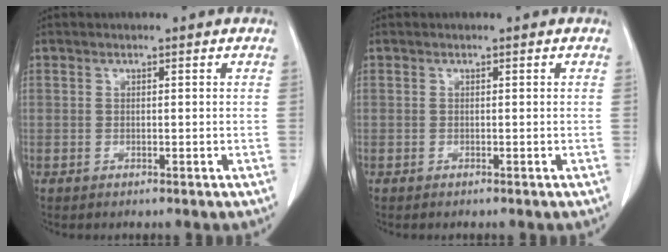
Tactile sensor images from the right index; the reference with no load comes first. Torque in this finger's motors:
{"motor_torque": [0.04, -0.05, 0.01, 0.01]}